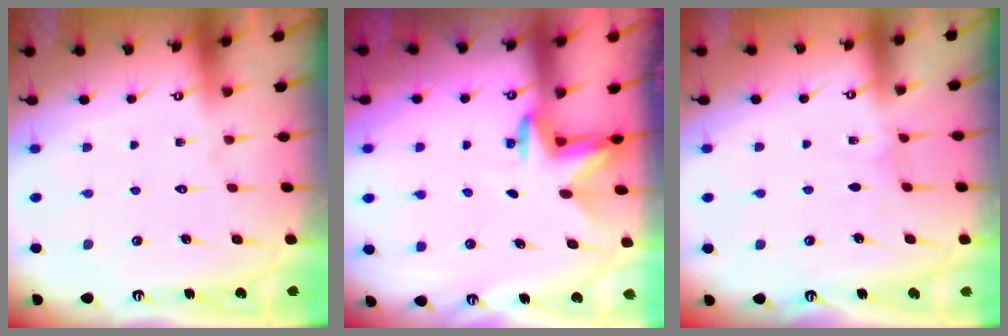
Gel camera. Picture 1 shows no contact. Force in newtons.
{"total": 2.9, "press": 2.8, "slide": 0.7}
{"total": 2.9, "press": 2.9, "slide": 0.2}